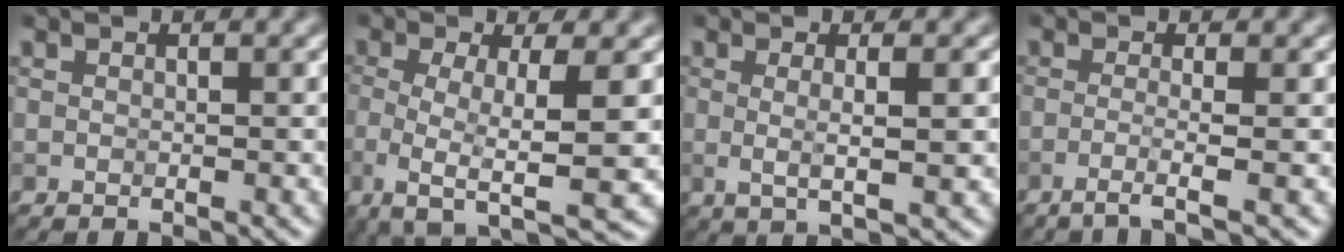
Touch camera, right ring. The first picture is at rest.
{"total": 7.2, "force": [-1.9, 2.0, 6.6], "torque": [-0.101, -0.014, -0.039]}
{"total": 3.6, "force": [0.3, 0.8, 3.5], "torque": [-0.055, -0.005, 0.004]}
{"total": 2.7, "force": [-1.1, 0.6, 2.4], "torque": [-0.030, -0.002, -0.037]}